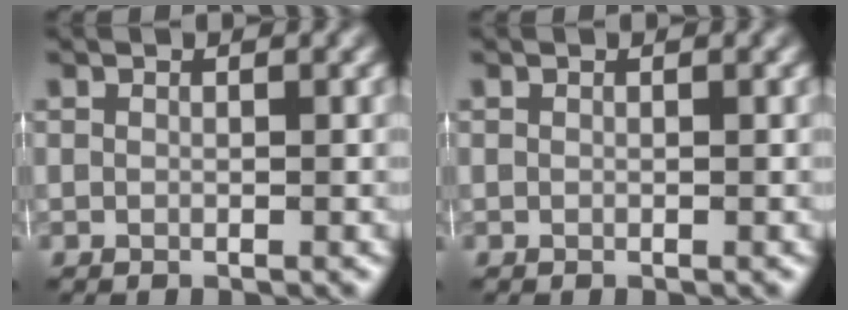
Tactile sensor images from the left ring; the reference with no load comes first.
{"total": 0.0}